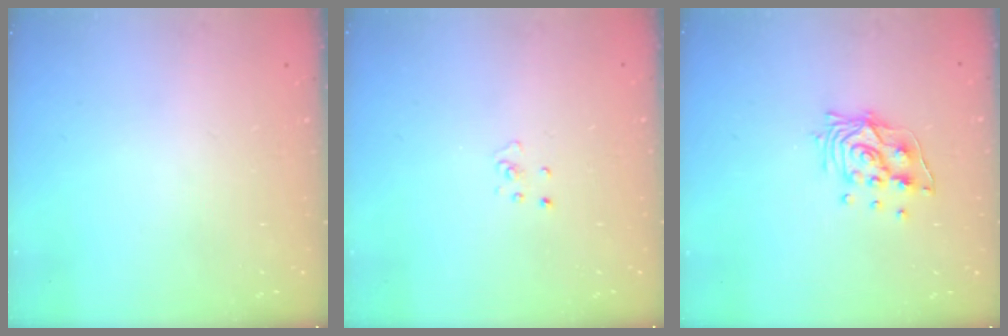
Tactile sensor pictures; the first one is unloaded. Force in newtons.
{"total": 2.3, "press": 2.3, "slide": 0.2}
{"total": 11.1, "press": 11.1, "slide": 1.4}